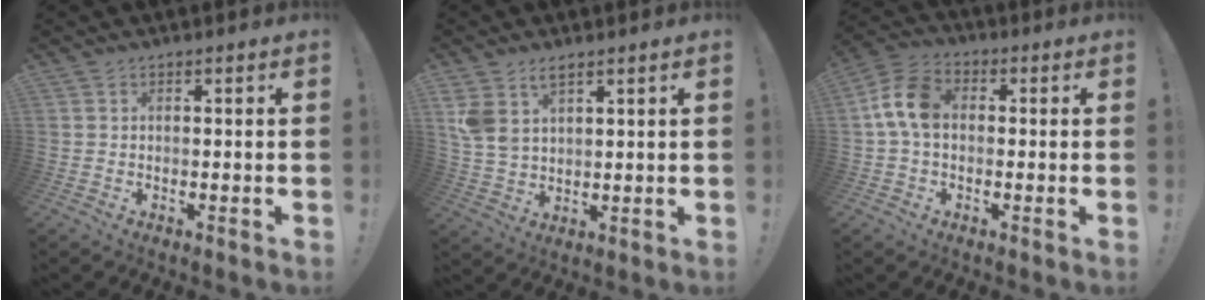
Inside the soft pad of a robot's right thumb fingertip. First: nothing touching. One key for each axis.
{"total": 7.2, "fx": 4.5, "fy": 4.1, "fz": 4.0, "tx": -0.079, "ty": -0.012, "tz": 0.088}
{"total": 10.5, "fx": 0.5, "fy": 7.1, "fz": 7.7, "tx": -0.155, "ty": 0.019, "tz": 0.017}